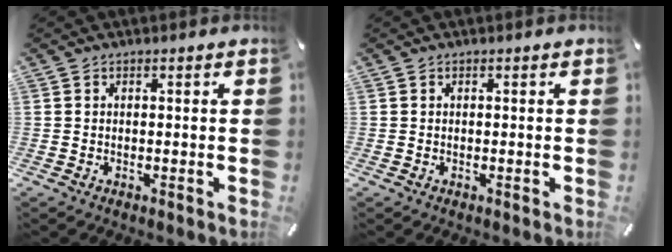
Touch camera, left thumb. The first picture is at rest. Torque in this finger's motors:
{"motor_torque": [-0.13, -0.06, -0.03, 0.03, 0.00]}